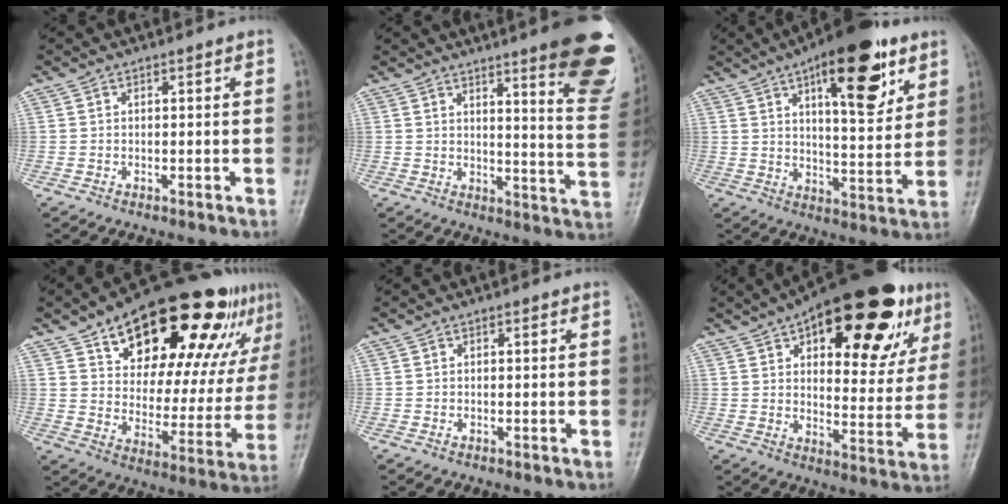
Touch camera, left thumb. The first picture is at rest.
{"total": 17.8, "force": [10.8, 3.1, 13.8], "torque": [-0.135, -0.068, 0.130]}
{"total": 18.0, "force": [9.2, 6.7, 13.9], "torque": [-0.168, -0.036, 0.135]}
{"total": 28.6, "force": [16.1, 12.8, 19.9], "torque": [-0.256, -0.023, 0.241]}
{"total": 0.0}
{"total": 27.0, "force": [13.6, 11.9, 20.1], "torque": [-0.245, -0.015, 0.194]}